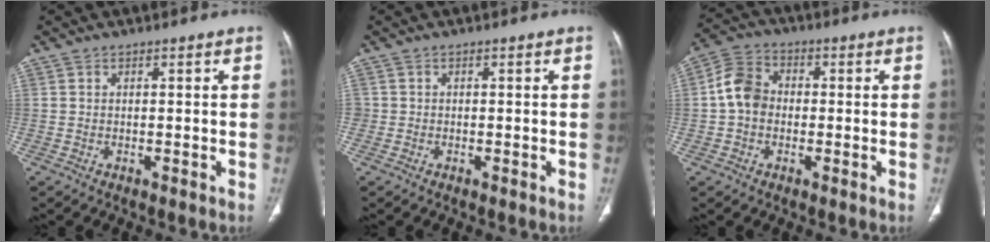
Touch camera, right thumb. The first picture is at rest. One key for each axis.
{"total": 0.8, "fx": -0.1, "fy": 0.8, "fz": 0.0, "tx": 0.006, "ty": 0.005, "tz": -0.002}
{"total": 7.7, "fx": -0.3, "fy": 6.2, "fz": 4.6, "tx": -0.076, "ty": 0.022, "tz": -0.018}